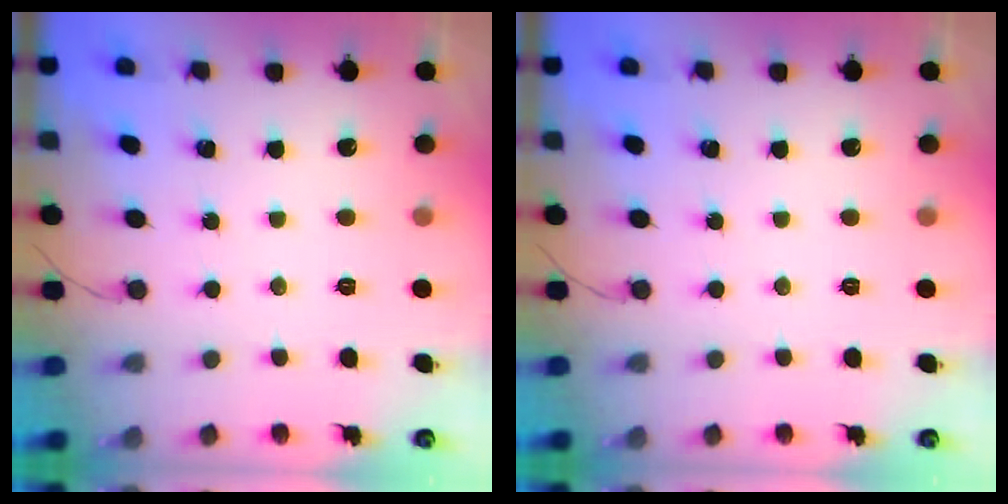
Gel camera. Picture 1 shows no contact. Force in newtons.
{"total": 0.0}